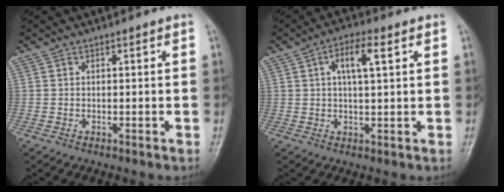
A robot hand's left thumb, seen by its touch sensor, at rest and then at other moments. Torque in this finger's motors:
{"motor_torque": [0.11, 0.20, 0.45, 0.29, 0.20]}